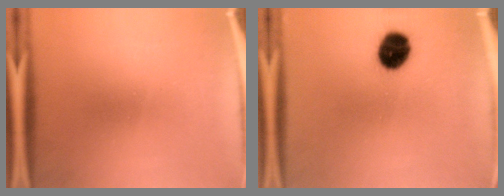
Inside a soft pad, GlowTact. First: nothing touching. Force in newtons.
{"total": 9.4}